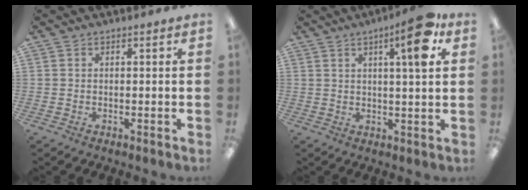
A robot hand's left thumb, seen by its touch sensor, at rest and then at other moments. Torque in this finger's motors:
{"motor_torque": [-0.21, 0.40, 0.99, -0.71, 0.03]}